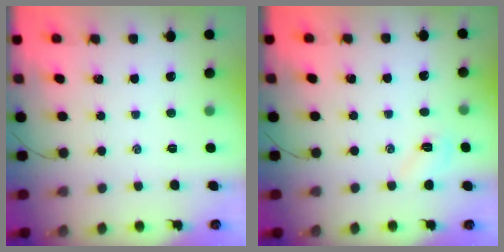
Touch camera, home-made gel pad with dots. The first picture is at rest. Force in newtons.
{"total": 5.4, "press": 5.3, "slide": 1.3}